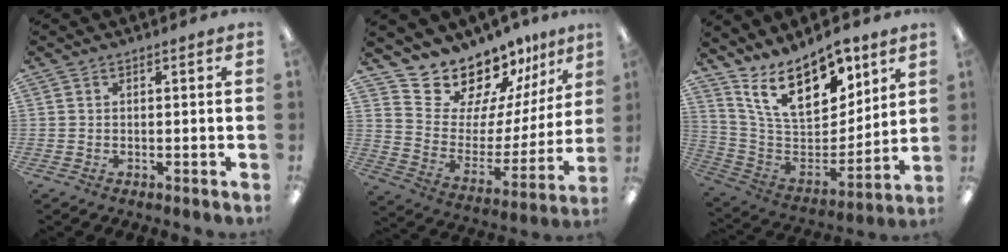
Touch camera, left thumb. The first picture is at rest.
{"total": 16.2, "force": [15.1, 5.4, 1.8], "torque": [-0.051, -0.150, 0.273]}
{"total": 19.2, "force": [12.3, 9.8, 10.9], "torque": [-0.188, -0.071, 0.221]}